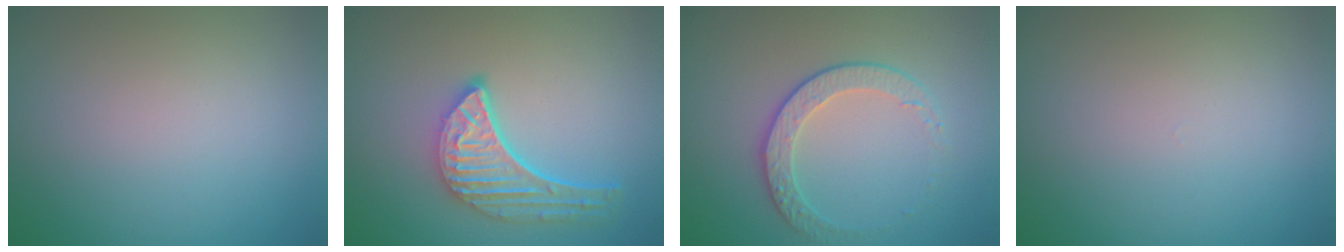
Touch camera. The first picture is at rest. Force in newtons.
{"total": 5.1, "press": 4.0, "slide": 3.2}
{"total": 2.4, "press": 1.9, "slide": 1.5}
{"total": 0.0}